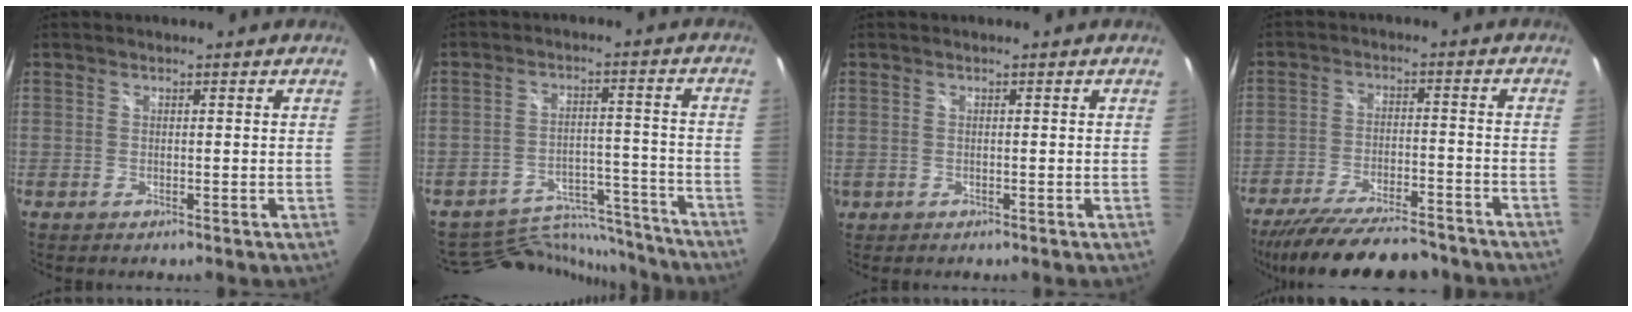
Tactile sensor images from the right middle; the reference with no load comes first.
{"total": 15.9, "force": [-15.2, 4.0, 2.4], "torque": [-0.053, 0.026, -0.214]}
{"total": 1.8, "force": [-0.5, 1.6, 0.6], "torque": [-0.015, -0.004, -0.005]}
{"total": 19.9, "force": [-16.9, 4.9, 9.1], "torque": [-0.183, -0.029, -0.250]}